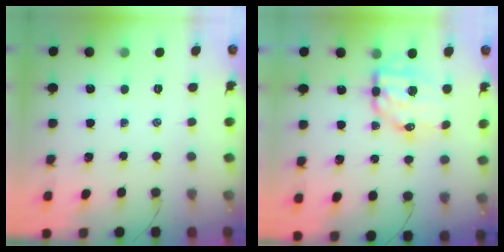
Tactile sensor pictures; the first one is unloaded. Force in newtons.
{"total": 9.3, "press": 9.1, "slide": 2.0}